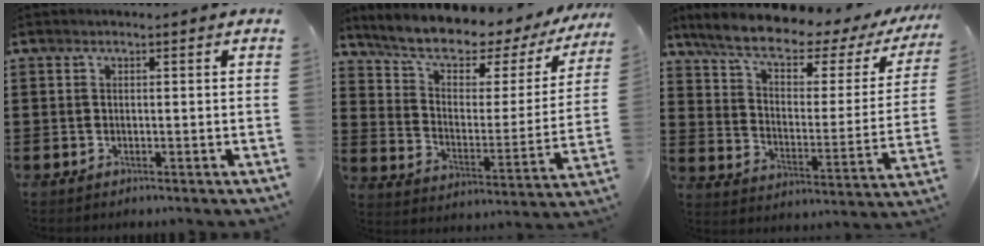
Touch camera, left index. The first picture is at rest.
{"total": 6.8, "force": [5.7, 2.2, 3.0], "torque": [-0.081, -0.045, 0.091]}
{"total": 8.3, "force": [6.3, 2.1, 4.9], "torque": [-0.113, -0.039, 0.104]}